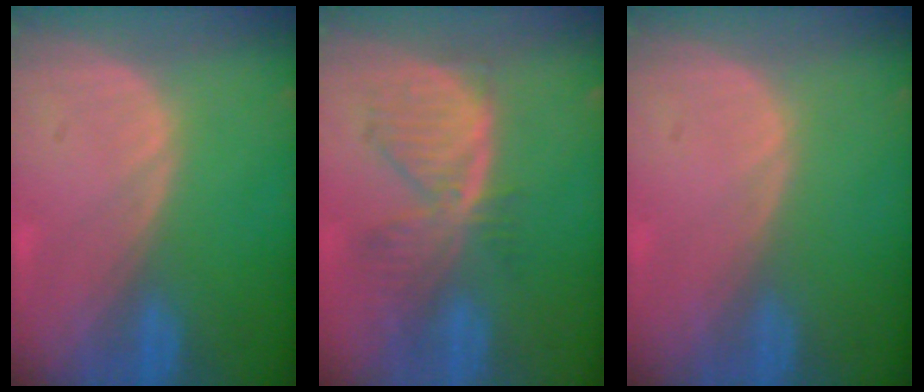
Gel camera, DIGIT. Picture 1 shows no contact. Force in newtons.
{"total": 7.6, "press": 6.7, "slide": 3.7}
{"total": 0.0}